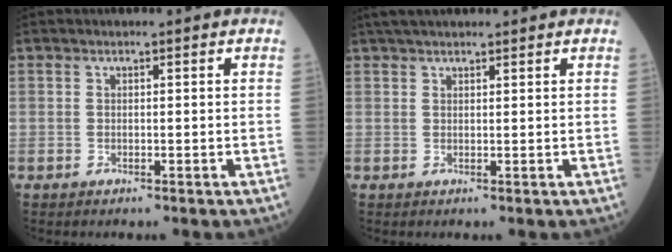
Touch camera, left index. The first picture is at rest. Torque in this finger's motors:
{"motor_torque": [0.89, -0.61, 0.11, 0.09]}